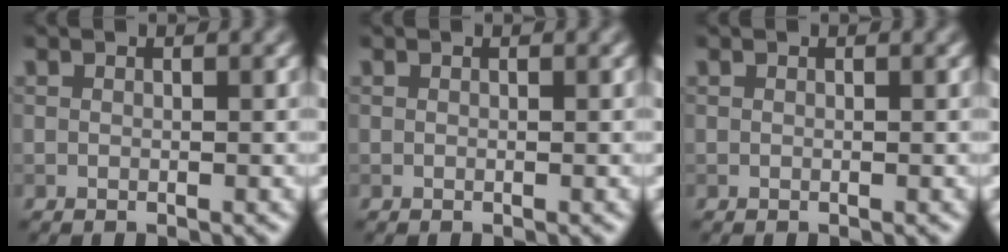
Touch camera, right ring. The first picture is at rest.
{"total": 0.0}
{"total": 0.0}